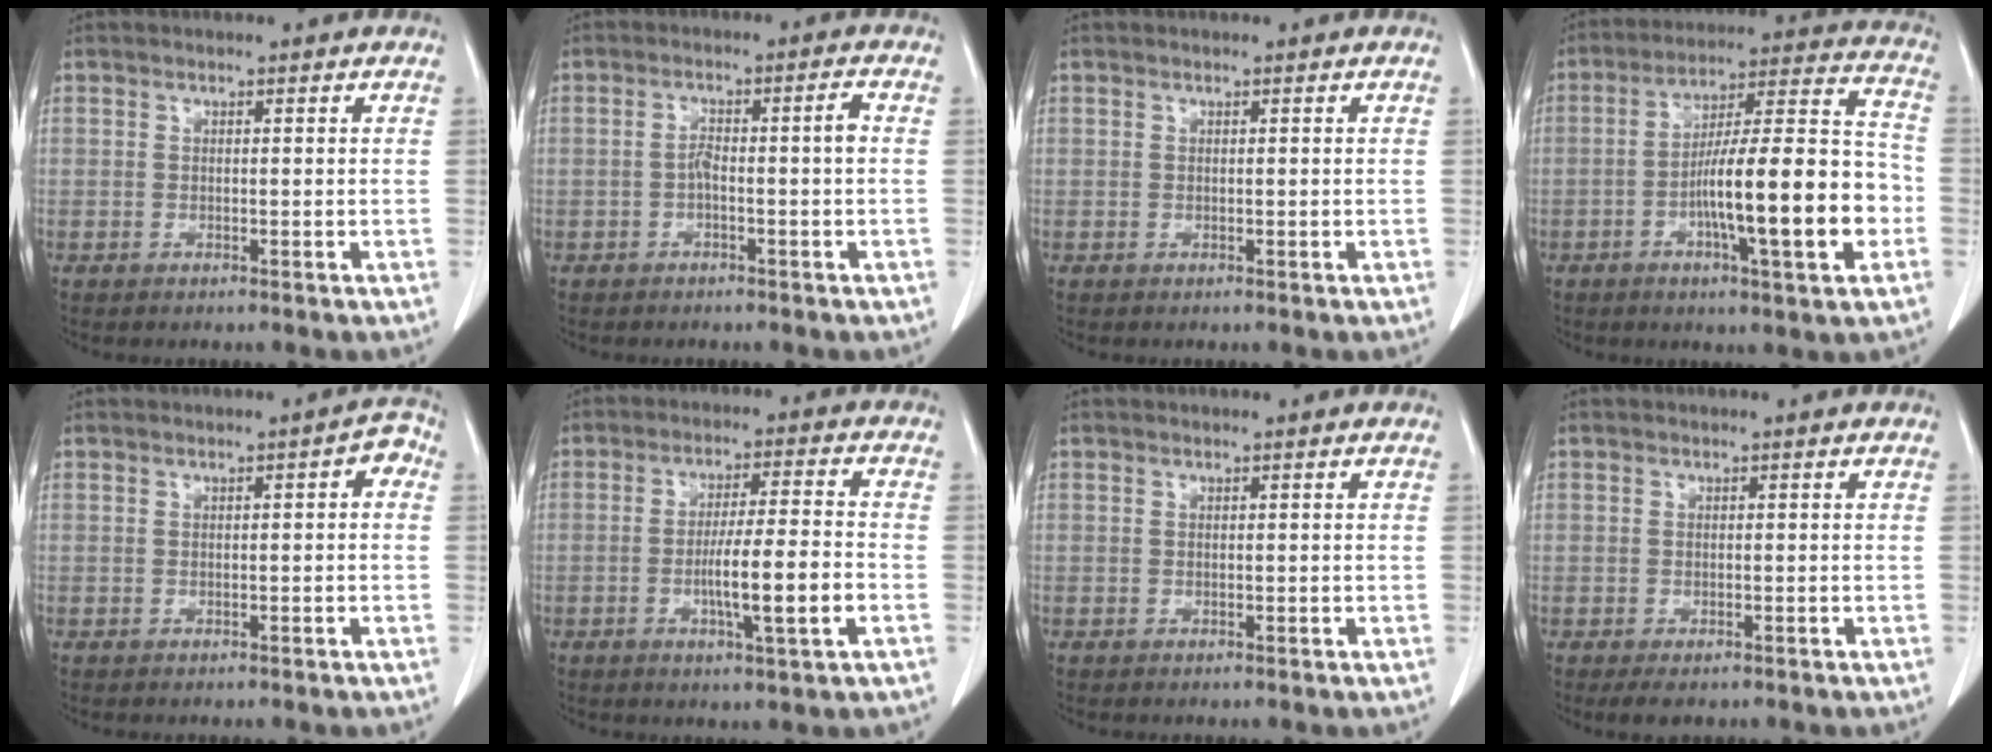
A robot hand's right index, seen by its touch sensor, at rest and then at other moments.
{"total": 3.6, "force": [-0.9, 0.1, 3.5], "torque": [-0.062, 0.017, -0.013]}
{"total": 0.0}
{"total": 17.9, "force": [-4.8, 1.8, 17.1], "torque": [-0.274, 0.012, -0.074]}
{"total": 2.3, "force": [0.1, 0.8, 2.2], "torque": [-0.018, 0.010, -0.003]}
{"total": 9.0, "force": [-2.6, 0.1, 8.7], "torque": [-0.147, -0.003, -0.045]}
{"total": 0.0}
{"total": 2.2, "force": [-1.3, 1.4, 1.0], "torque": [-0.016, 0.000, -0.012]}